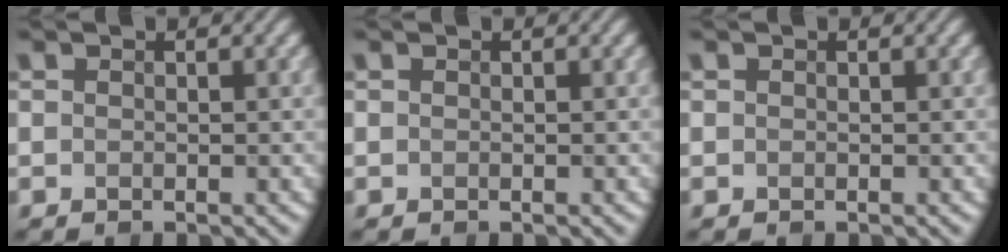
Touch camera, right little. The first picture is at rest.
{"total": 0.0}
{"total": 0.0}